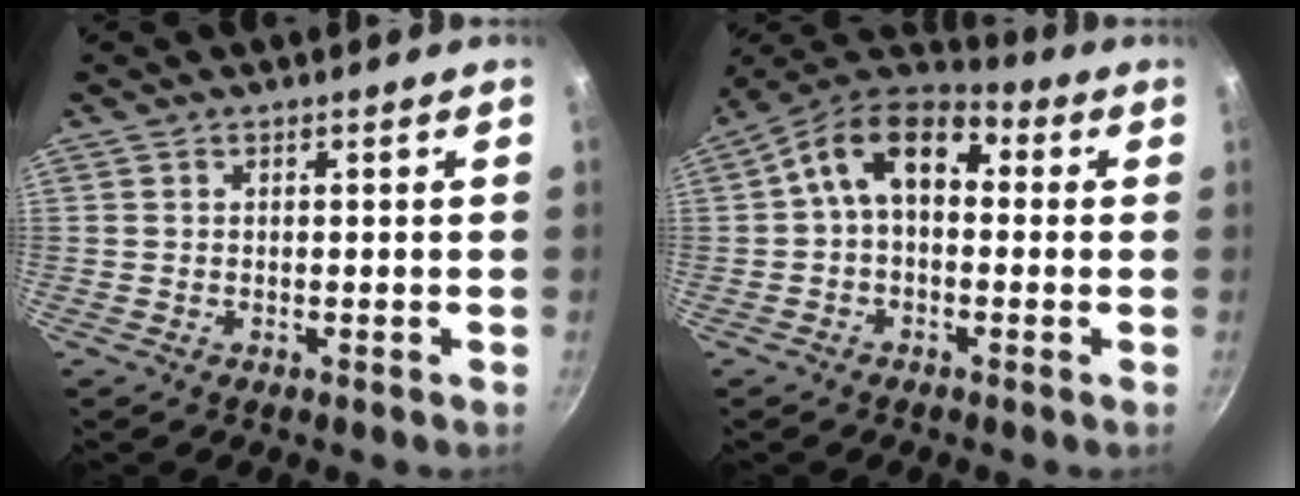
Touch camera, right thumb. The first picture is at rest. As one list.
[{"total": 12.0, "force": [1.5, 7.8, 9.0], "torque": [-0.132, 0.034, 0.001]}]